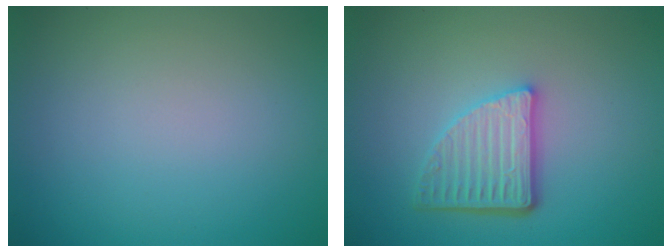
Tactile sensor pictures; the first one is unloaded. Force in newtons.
{"total": 4.6, "press": 3.5, "slide": 2.9}